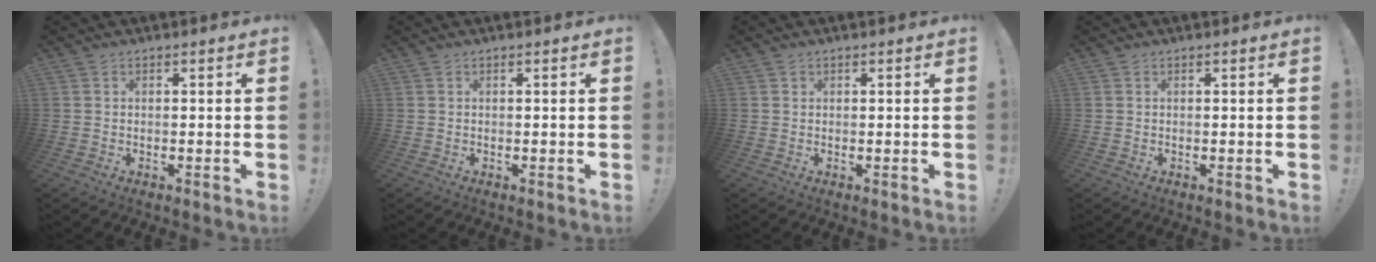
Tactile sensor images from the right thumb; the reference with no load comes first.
{"total": 0.0}
{"total": 0.6, "force": [0.3, 0.5, 0.0], "torque": [0.006, -0.001, 0.004]}
{"total": 0.0}